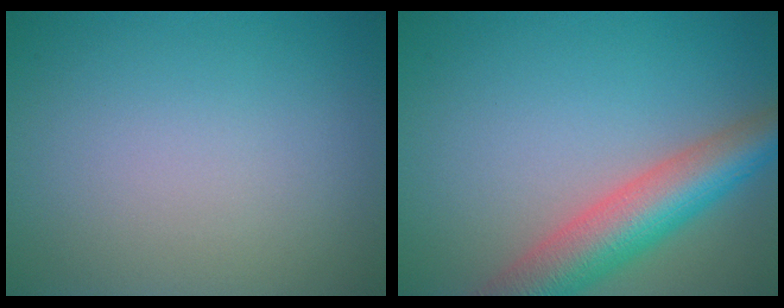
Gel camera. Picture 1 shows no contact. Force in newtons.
{"total": 7.4, "press": 7.4, "slide": 0.5}